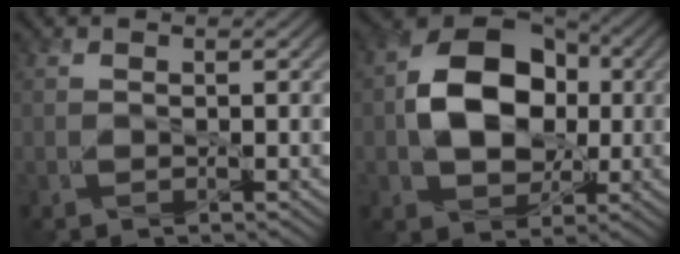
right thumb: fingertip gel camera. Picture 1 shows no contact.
{"total": 11.1, "force": [0.2, 8.3, 7.5], "torque": [-0.133, 0.011, -0.004]}